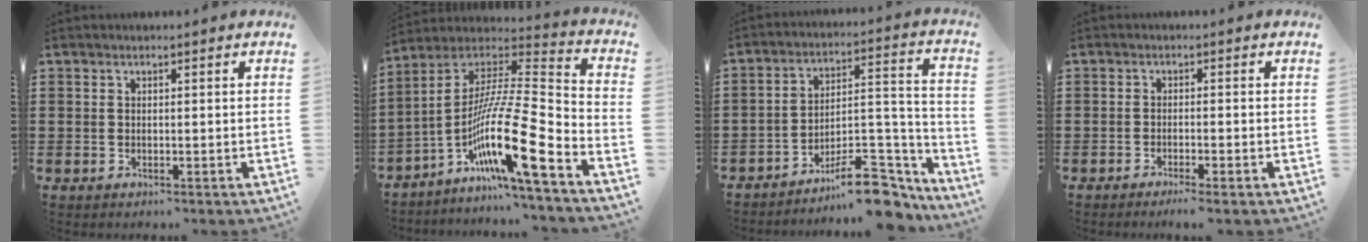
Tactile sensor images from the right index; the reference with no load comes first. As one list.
[{"total": 16.2, "force": [-7.9, 2.1, 14.0], "torque": [-0.264, -0.015, -0.149]}, {"total": 12.0, "force": [-9.6, 3.3, 6.4], "torque": [-0.073, 0.046, -0.176]}, {"total": 1.4, "force": [-1.1, -0.2, 0.8], "torque": [-0.014, -0.003, -0.021]}]